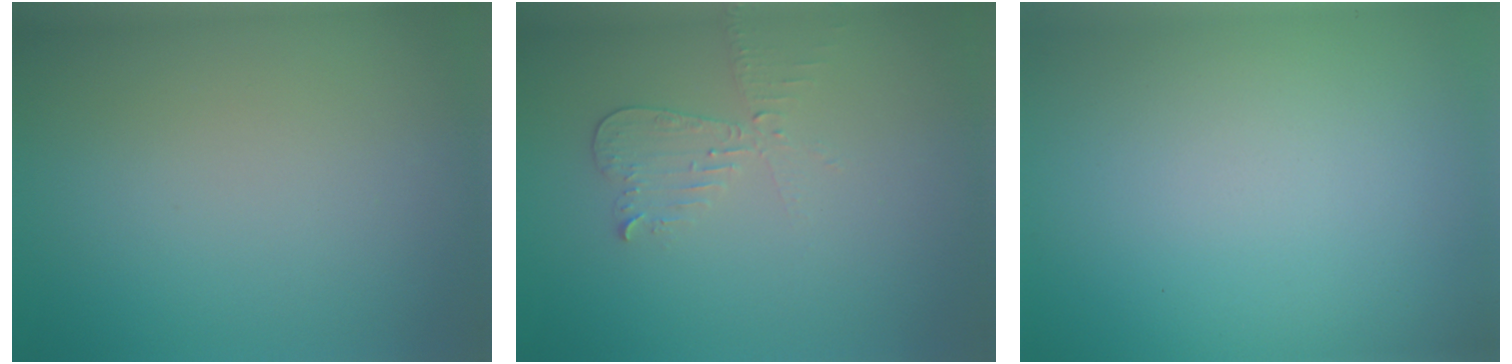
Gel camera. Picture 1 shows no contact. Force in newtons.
{"total": 2.1, "press": 2.1, "slide": 0.1}
{"total": 0.0}